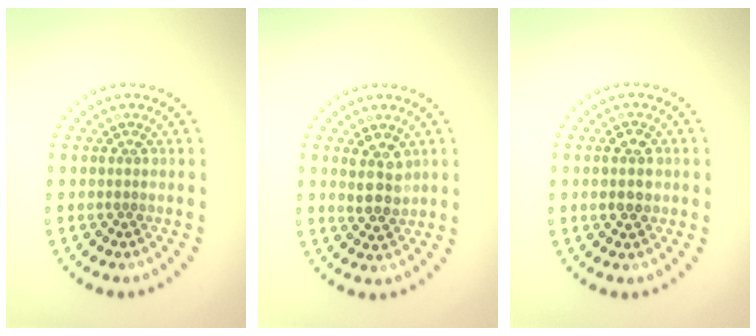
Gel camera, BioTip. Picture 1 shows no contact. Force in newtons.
{"total": 2.8, "press": 2.6, "slide": 1.1}
{"total": 2.9, "press": 2.9, "slide": 0.2}